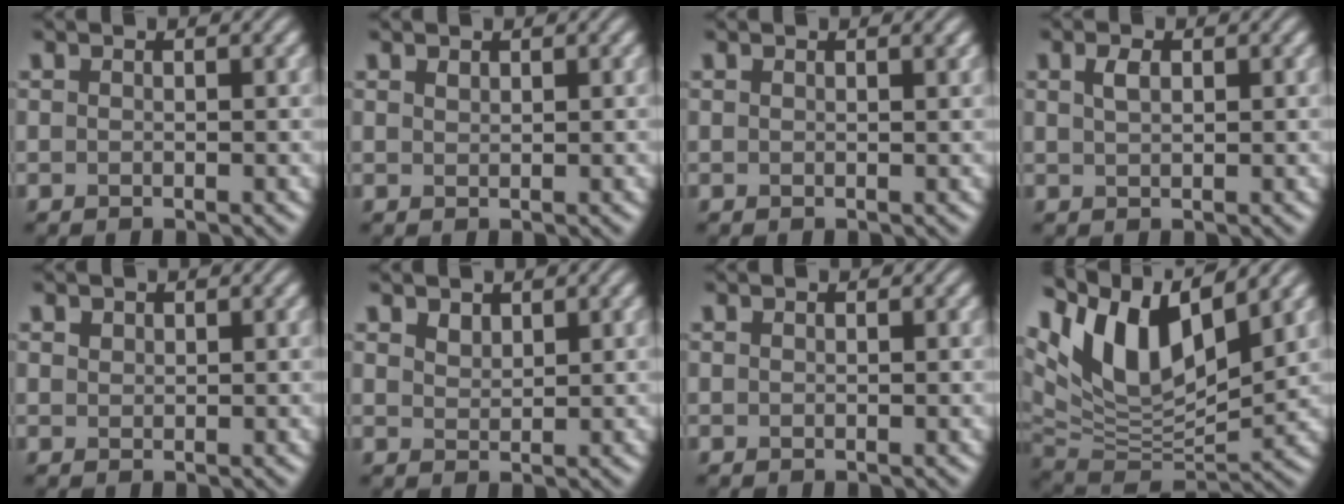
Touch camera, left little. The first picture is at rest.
{"total": 0.6, "force": [0.5, 0.2, 0.2], "torque": [-0.006, -0.002, 0.013]}
{"total": 0.6, "force": [0.4, 0.1, 0.4], "torque": [-0.004, 0.001, 0.006]}
{"total": 1.4, "force": [0.6, 0.7, 1.0], "torque": [-0.023, 0.003, 0.014]}
{"total": 0.7, "force": [0.5, 0.4, 0.1], "torque": [-0.004, -0.001, 0.011]}
{"total": 1.3, "force": [1.1, 0.6, 0.4], "torque": [-0.010, -0.001, 0.025]}
{"total": 0.0}
{"total": 11.8, "force": [6.4, 4.7, 8.8], "torque": [-0.174, 0.009, 0.118]}